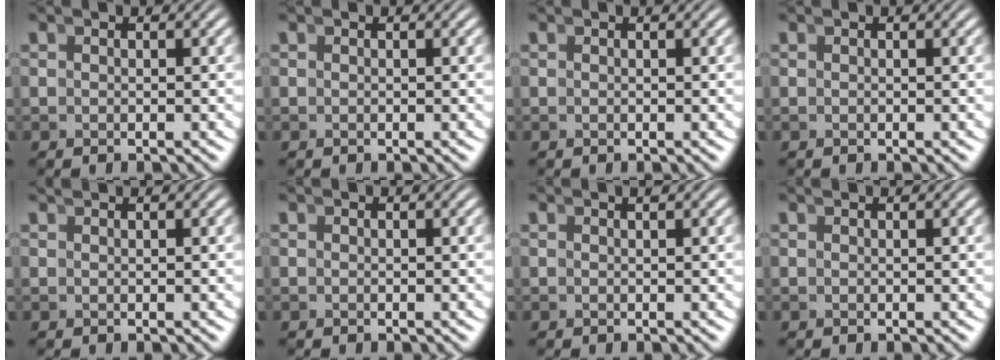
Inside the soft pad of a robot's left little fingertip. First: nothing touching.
{"total": 0.0}
{"total": 0.0}
{"total": 0.0}
{"total": 1.0, "force": [0.7, -0.7, -0.2], "torque": [0.014, 0.002, 0.015]}
{"total": 0.0}
{"total": 0.6, "force": [0.4, -0.5, 0.0], "torque": [0.004, 0.000, 0.009]}
{"total": 0.7, "force": [0.5, -0.4, -0.2], "torque": [0.011, 0.001, 0.010]}